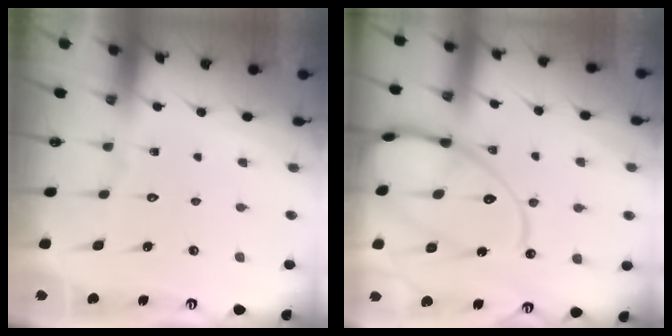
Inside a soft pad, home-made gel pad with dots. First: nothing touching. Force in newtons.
{"total": 18.5, "press": 18.4, "slide": 1.9}